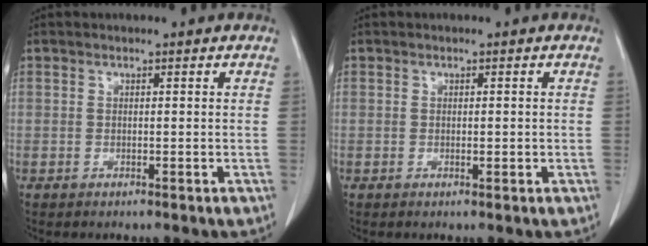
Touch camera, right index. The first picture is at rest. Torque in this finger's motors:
{"motor_torque": [-0.33, 0.28, -0.08, -0.01]}